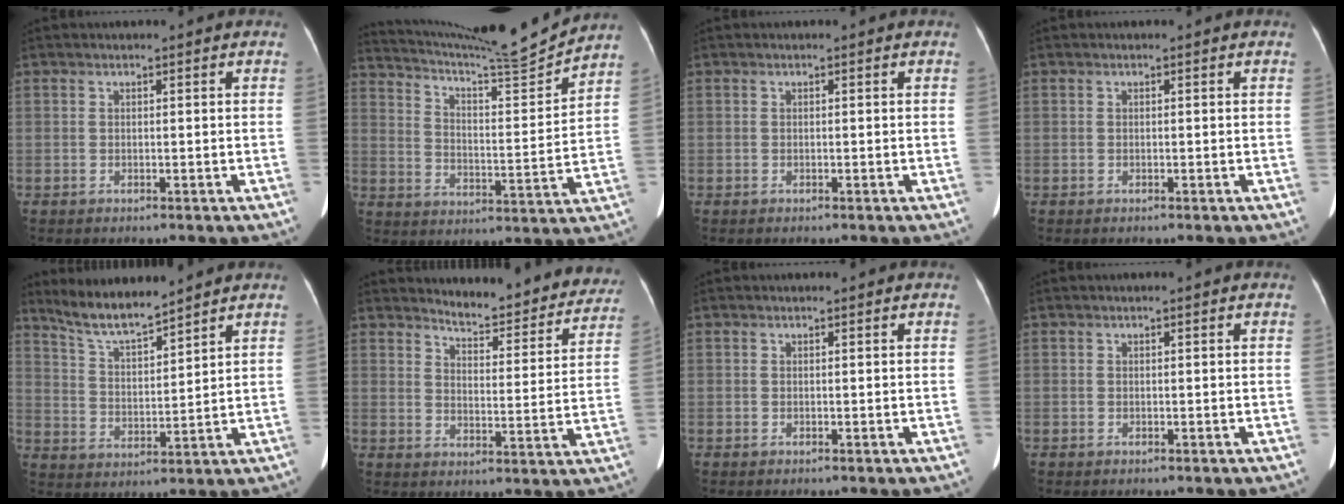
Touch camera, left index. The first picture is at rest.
{"total": 15.3, "force": [14.7, -2.0, 3.7], "torque": [-0.077, -0.039, 0.228]}
{"total": 0.0}
{"total": 0.0}
{"total": 7.8, "force": [7.2, 0.2, 2.7], "torque": [-0.063, -0.001, 0.143]}
{"total": 15.0, "force": [14.3, 3.0, 3.3], "torque": [-0.021, -0.042, 0.162]}
{"total": 0.0}
{"total": 0.0}